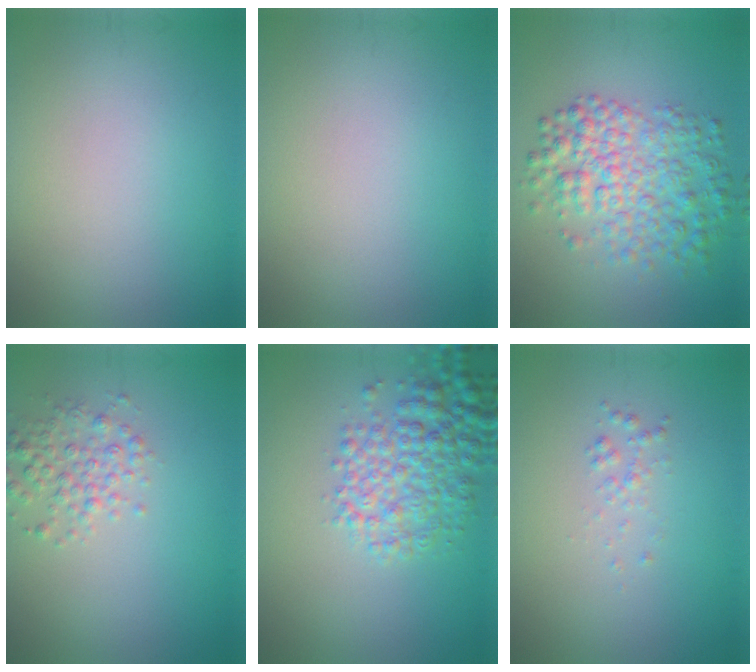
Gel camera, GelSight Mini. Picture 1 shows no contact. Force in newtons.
{"total": 0.0}
{"total": 5.9, "press": 5.9, "slide": 0.1}
{"total": 2.7, "press": 2.7, "slide": 0.1}
{"total": 5.3, "press": 5.3, "slide": 0.2}
{"total": 0.9, "press": 0.9, "slide": 0.0}